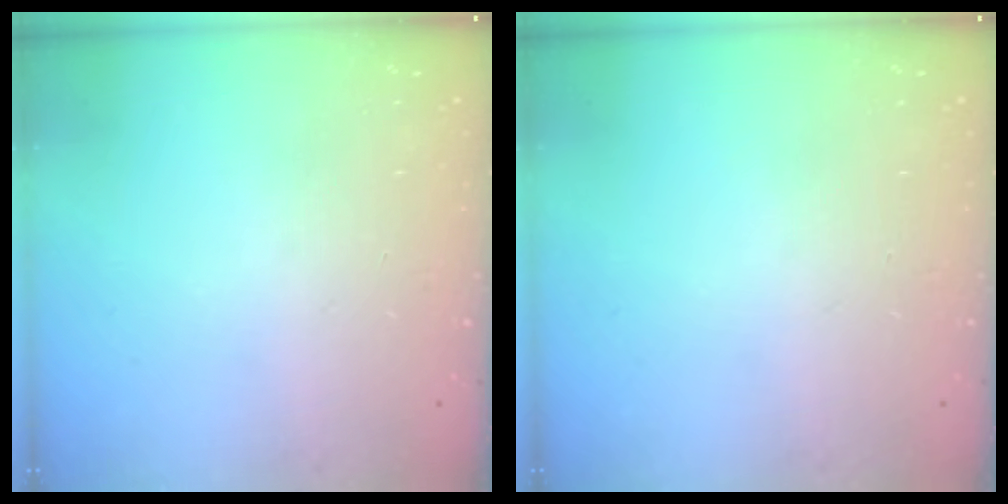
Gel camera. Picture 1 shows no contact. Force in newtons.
{"total": 0.0}